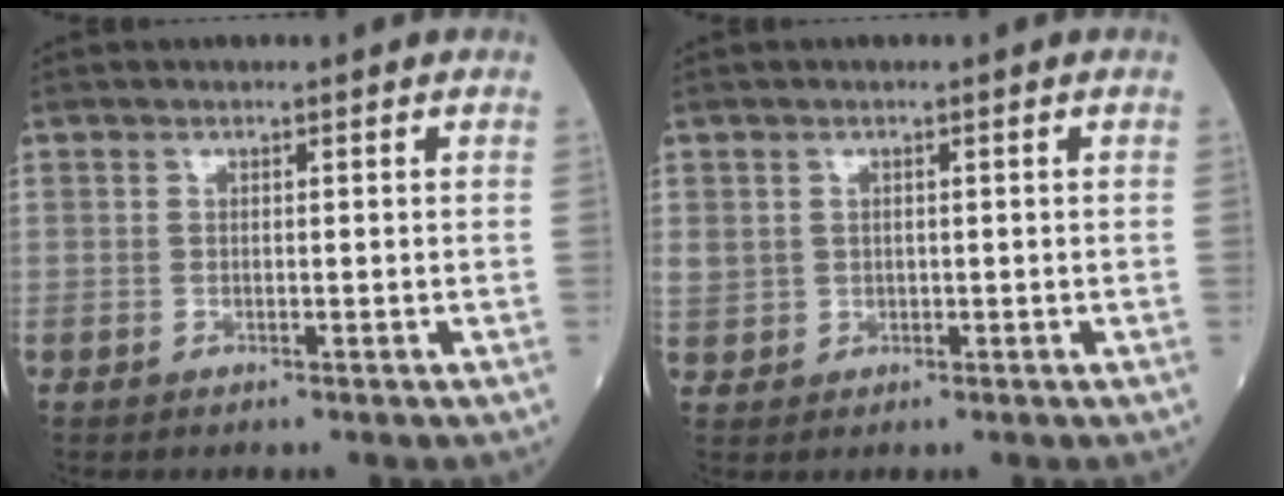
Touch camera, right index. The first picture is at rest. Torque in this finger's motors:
{"motor_torque": [1.53, -0.57, 0.76, 0.21]}